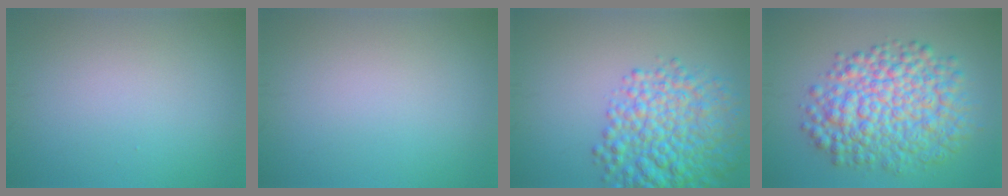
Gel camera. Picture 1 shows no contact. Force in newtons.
{"total": 0.0}
{"total": 7.8, "press": 7.8, "slide": 0.3}
{"total": 9.3, "press": 9.3, "slide": 0.1}